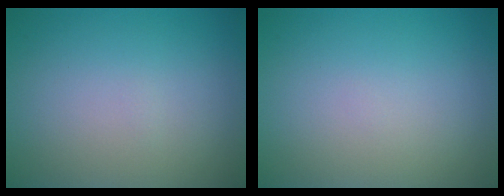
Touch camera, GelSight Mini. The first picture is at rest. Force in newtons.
{"total": 0.0}